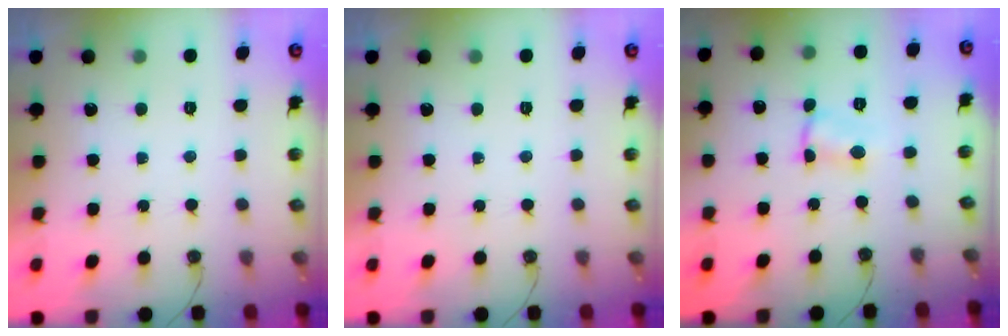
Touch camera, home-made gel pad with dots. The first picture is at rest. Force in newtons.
{"total": 0.0}
{"total": 1.3, "press": 1.3, "slide": 0.5}